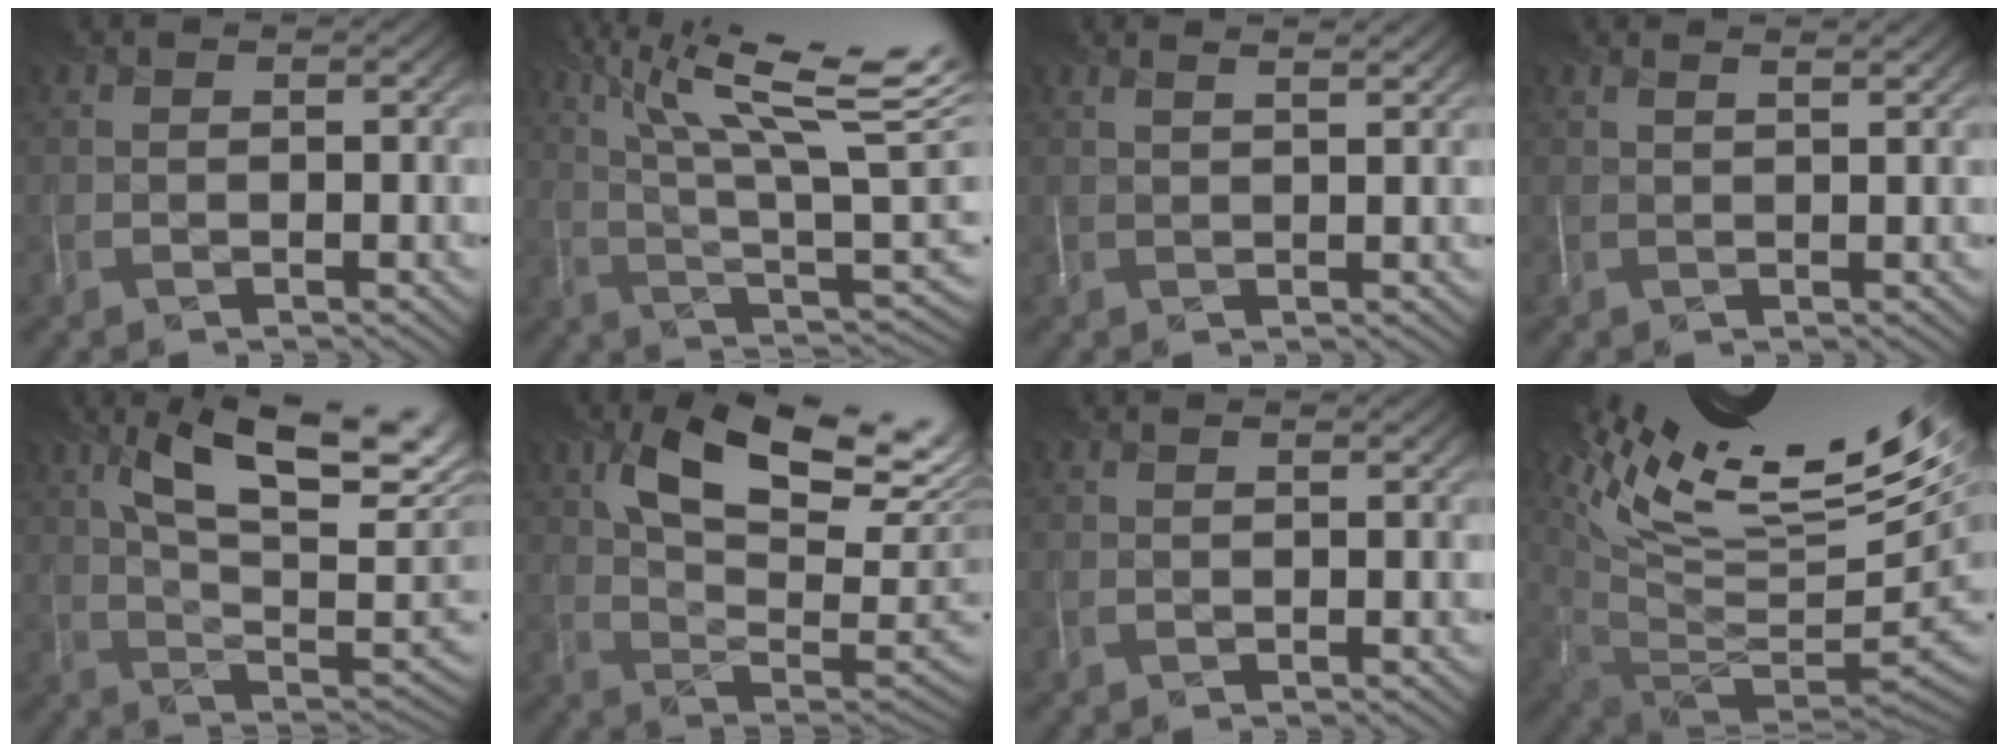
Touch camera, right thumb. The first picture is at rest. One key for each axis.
{"total": 17.0, "fx": 8.3, "fy": 4.1, "fz": 14.3, "tx": -0.241, "ty": 0.014, "tz": 0.142}
{"total": 2.8, "fx": 2.0, "fy": 0.8, "fz": 1.8, "tx": -0.016, "ty": 0.011, "tz": 0.013}
{"total": 2.1, "fx": 1.6, "fy": 0.6, "fz": 1.3, "tx": -0.016, "ty": 0.008, "tz": 0.012}
{"total": 18.4, "fx": 6.7, "fy": 8.1, "fz": 15.0, "tx": -0.228, "ty": 0.027, "tz": 0.113}
{"total": 15.2, "fx": 6.0, "fy": 6.9, "fz": 12.1, "tx": -0.210, "ty": 0.003, "tz": 0.109}
{"total": 0.0}
{"total": 17.4, "fx": 10.5, "fy": 4.5, "fz": 13.1, "tx": -0.219, "ty": 0.018, "tz": 0.195}